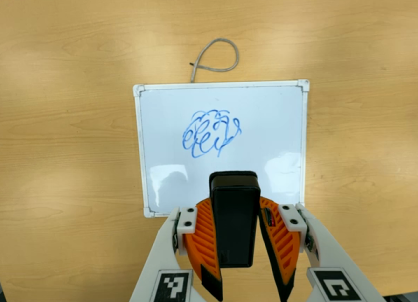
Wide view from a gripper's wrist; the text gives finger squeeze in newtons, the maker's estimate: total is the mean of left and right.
{"total": 7.8, "left": 6.5, "right": 9.2}